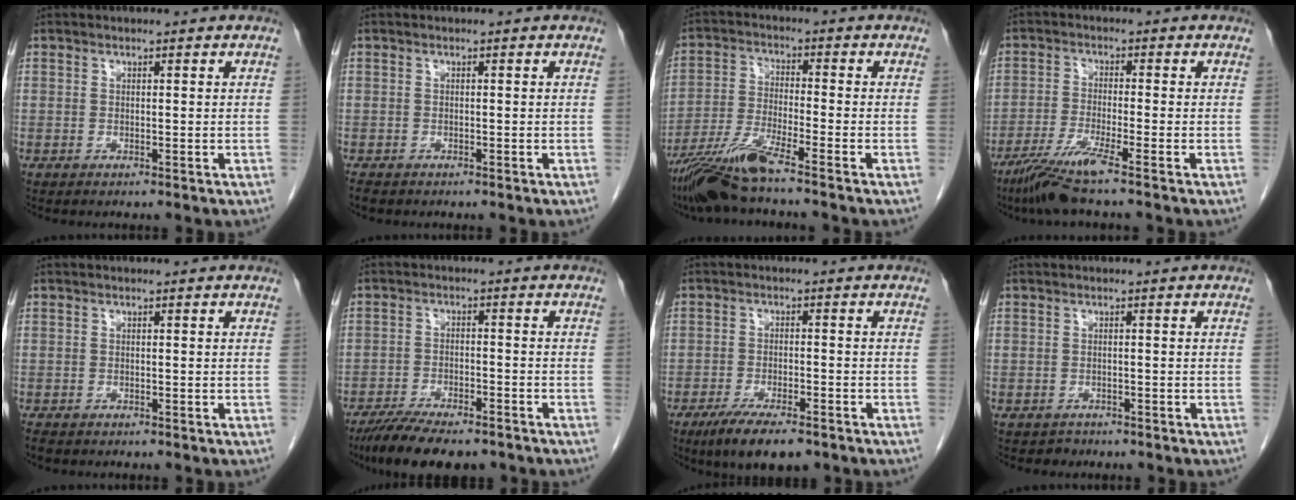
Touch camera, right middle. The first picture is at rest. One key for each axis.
{"total": 1.8, "fx": -1.5, "fy": 0.8, "fz": 0.7, "tx": -0.016, "ty": -0.004, "tz": -0.021}
{"total": 8.3, "fx": -6.6, "fy": -0.7, "fz": 5.0, "tx": -0.108, "ty": -0.029, "tz": -0.128}
{"total": 6.9, "fx": -4.9, "fy": -0.9, "fz": 4.8, "tx": -0.094, "ty": -0.026, "tz": -0.098}
{"total": 1.7, "fx": -1.4, "fy": 0.8, "fz": 0.6, "tx": -0.015, "ty": -0.004, "tz": -0.021}
{"total": 11.2, "fx": -9.0, "fy": 3.0, "fz": 5.9, "tx": -0.090, "ty": -0.015, "tz": -0.143}
{"total": 8.3, "fx": -5.8, "fy": 2.1, "fz": 5.5, "tx": -0.089, "ty": -0.013, "tz": -0.094}
{"total": 2.2, "fx": -1.7, "fy": 1.3, "fz": -0.5, "tx": 0.003, "ty": 0.004, "tz": -0.026}